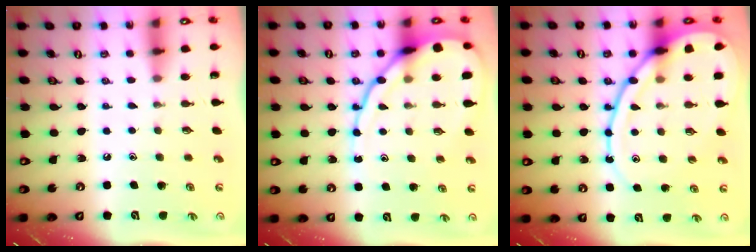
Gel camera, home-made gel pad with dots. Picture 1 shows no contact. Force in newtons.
{"total": 14.9, "press": 14.8, "slide": 1.5}
{"total": 16.3, "press": 16.2, "slide": 1.4}